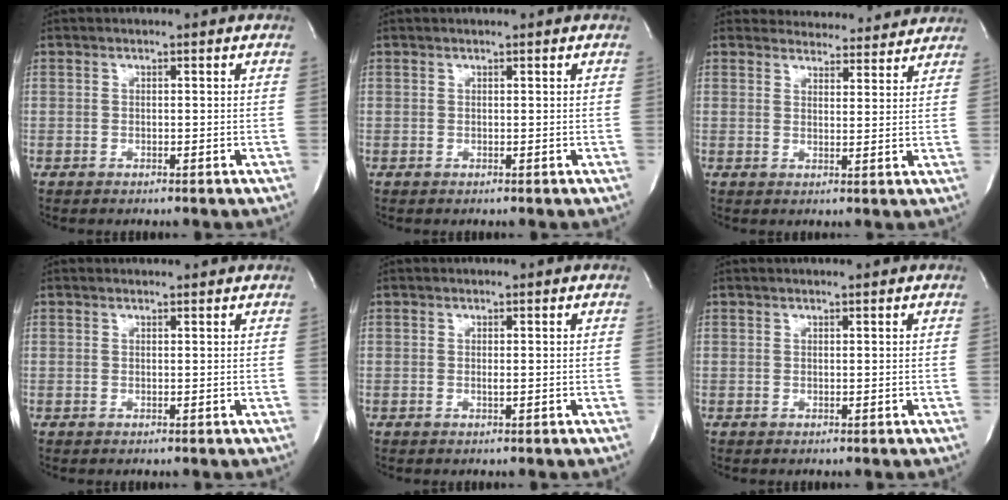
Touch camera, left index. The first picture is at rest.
{"total": 0.9, "force": [0.8, 0.0, 0.5], "torque": [-0.009, 0.007, 0.015]}
{"total": 10.1, "force": [9.8, 2.4, 0.7], "torque": [0.010, 0.007, 0.110]}
{"total": 1.9, "force": [1.8, 0.2, 0.2], "torque": [-0.012, 0.010, 0.026]}
{"total": 0.6, "force": [0.3, 0.0, 0.5], "torque": [-0.012, 0.000, 0.003]}
{"total": 1.9, "force": [1.6, 0.0, 1.0], "torque": [-0.014, 0.012, 0.025]}